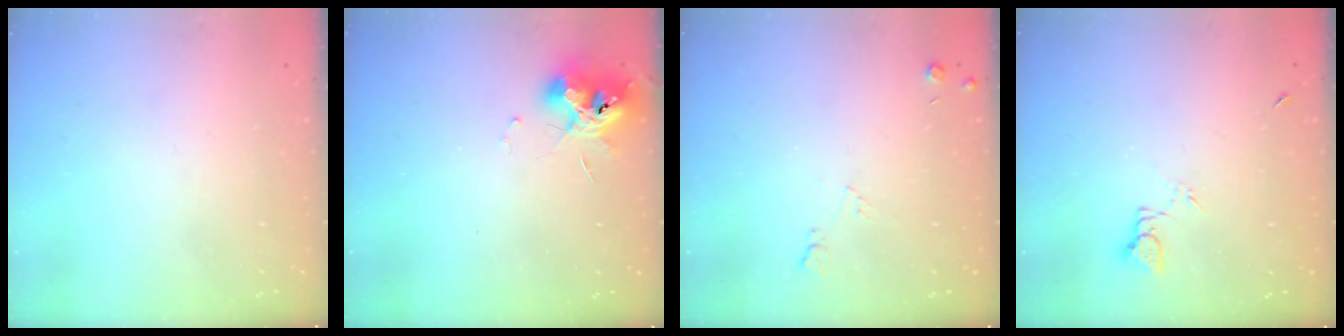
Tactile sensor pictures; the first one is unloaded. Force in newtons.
{"total": 10.9, "press": 10.9, "slide": 0.8}
{"total": 4.1, "press": 4.0, "slide": 0.7}
{"total": 3.3, "press": 3.3, "slide": 0.3}